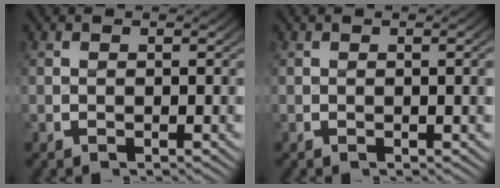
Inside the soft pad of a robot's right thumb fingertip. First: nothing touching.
{"total": 1.0, "force": [0.1, 0.3, 0.9], "torque": [-0.009, 0.000, 0.000]}